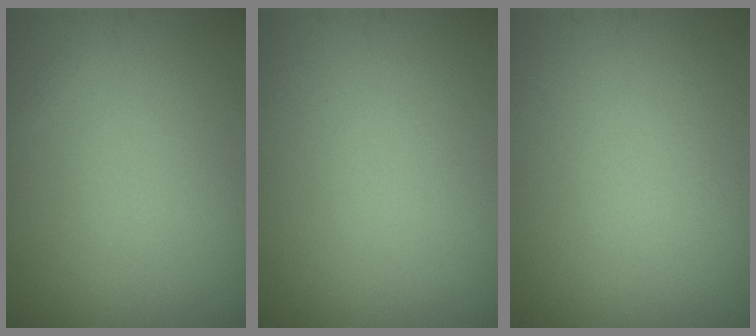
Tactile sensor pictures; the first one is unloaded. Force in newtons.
{"total": 0.0}
{"total": 0.0}